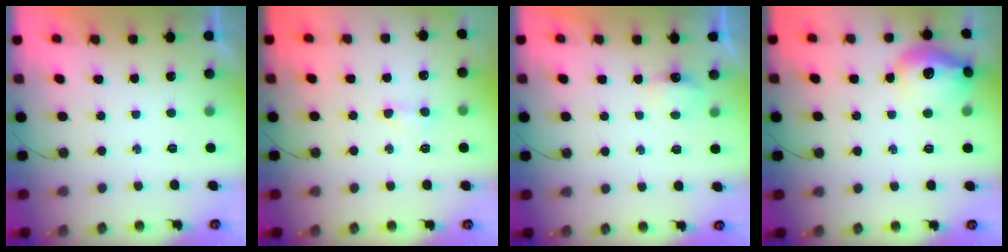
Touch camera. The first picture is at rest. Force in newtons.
{"total": 3.8, "press": 3.7, "slide": 0.7}
{"total": 3.8, "press": 3.8, "slide": 0.6}
{"total": 14.3, "press": 14.2, "slide": 1.1}